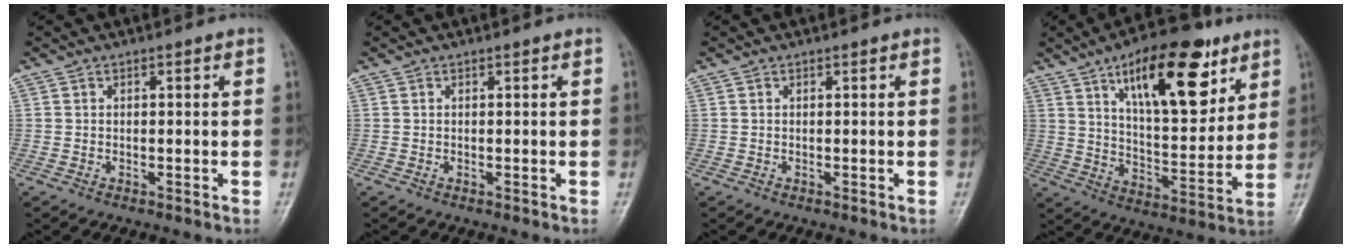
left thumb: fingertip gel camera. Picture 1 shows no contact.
{"total": 0.0}
{"total": 0.0}
{"total": 20.8, "force": [10.8, 8.6, 15.6], "torque": [-0.196, -0.045, 0.174]}